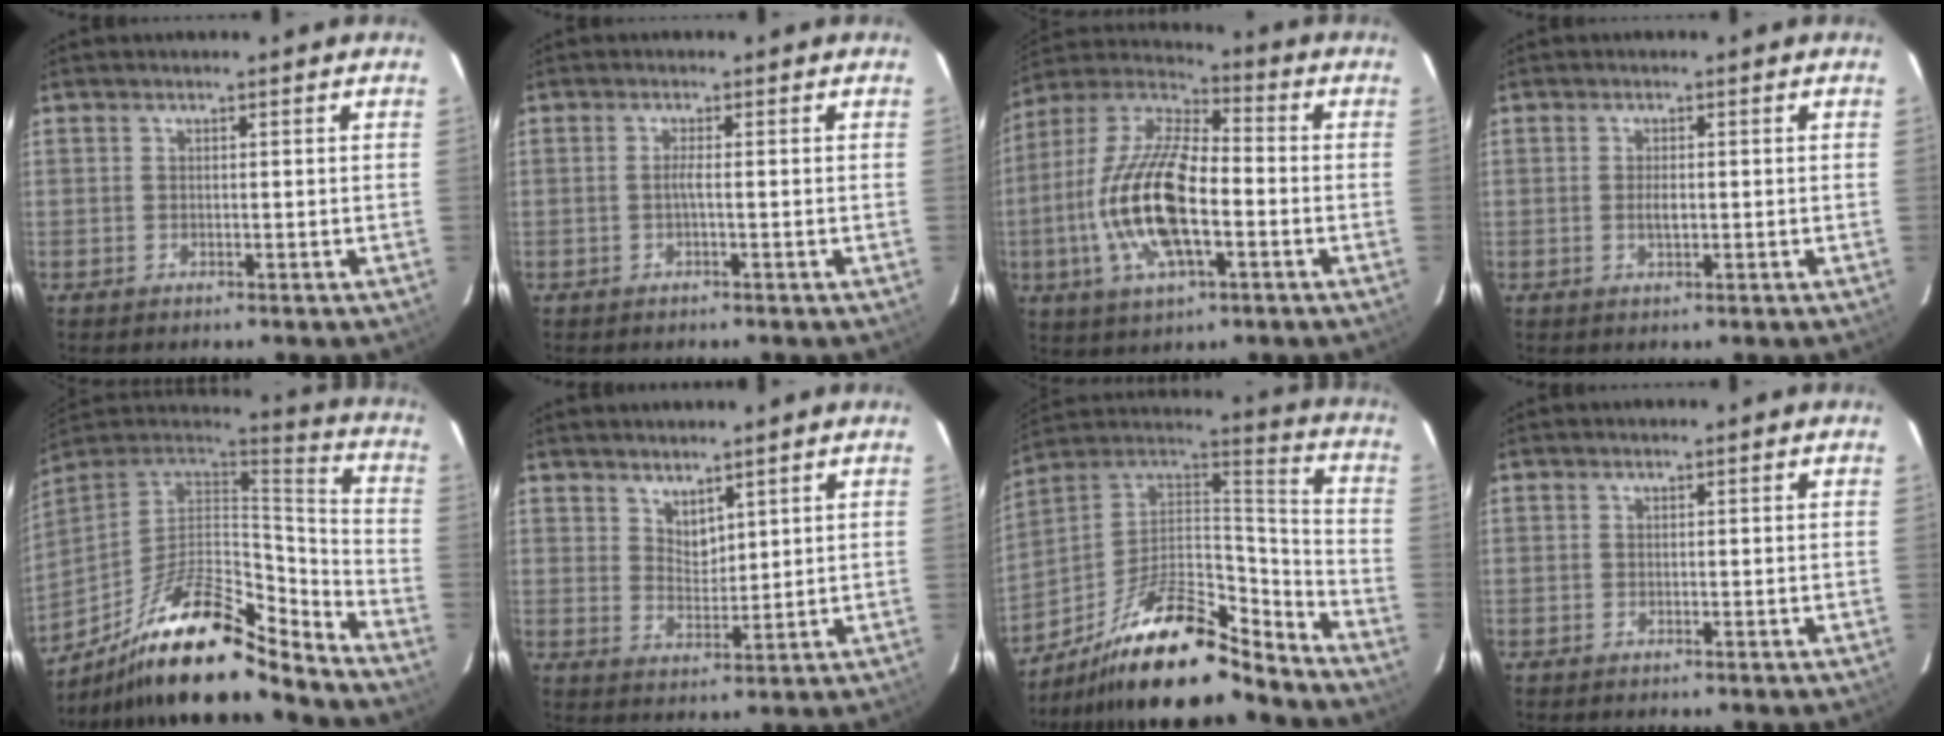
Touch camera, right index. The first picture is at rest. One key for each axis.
{"total": 1.2, "fx": -0.3, "fy": -0.5, "fz": 1.1, "tx": -0.019, "ty": 0.000, "tz": -0.007}
{"total": 18.5, "fx": -4.1, "fy": 7.3, "fz": 16.5, "tx": -0.341, "ty": -0.004, "tz": -0.084}
{"total": 1.8, "fx": -0.2, "fy": 0.8, "fz": 1.6, "tx": -0.029, "ty": -0.002, "tz": -0.003}
{"total": 21.4, "fx": -14.9, "fy": 5.7, "fz": 14.3, "tx": -0.259, "ty": -0.009, "tz": -0.266}
{"total": 4.1, "fx": 3.4, "fy": 1.8, "fz": 1.5, "tx": -0.020, "ty": -0.003, "tz": 0.063}
{"total": 21.1, "fx": -15.5, "fy": 6.1, "fz": 13.0, "tx": -0.240, "ty": 0.003, "tz": -0.269}
{"total": 0.0}